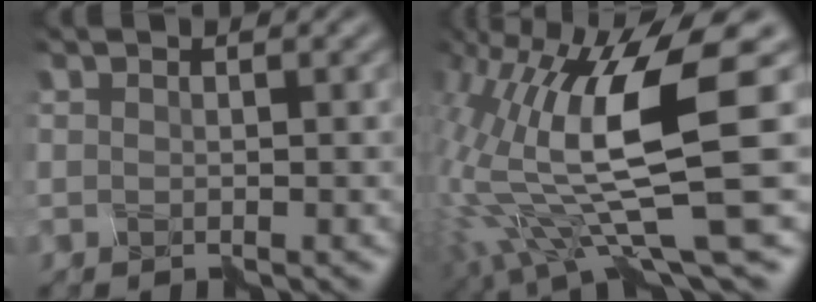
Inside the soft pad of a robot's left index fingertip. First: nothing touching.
{"total": 12.2, "force": [0.5, 3.4, 11.7], "torque": [-0.248, -0.013, 0.026]}